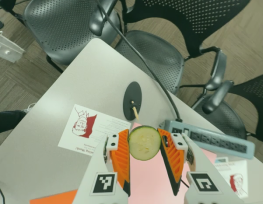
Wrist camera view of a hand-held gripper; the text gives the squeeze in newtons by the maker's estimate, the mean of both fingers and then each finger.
{"total": 13.2, "left": 13.3, "right": 13.1}